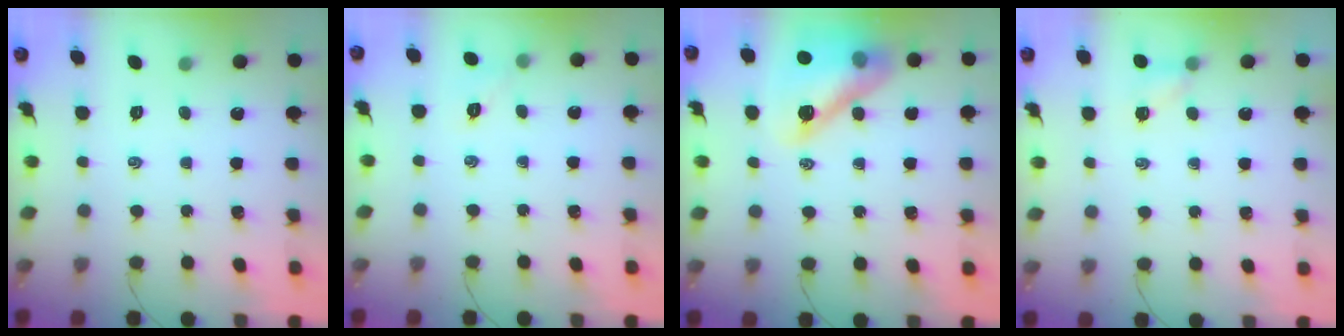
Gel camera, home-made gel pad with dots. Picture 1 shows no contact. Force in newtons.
{"total": 5.7, "press": 5.5, "slide": 1.5}
{"total": 14.4, "press": 14.0, "slide": 3.1}
{"total": 4.2, "press": 3.9, "slide": 1.4}